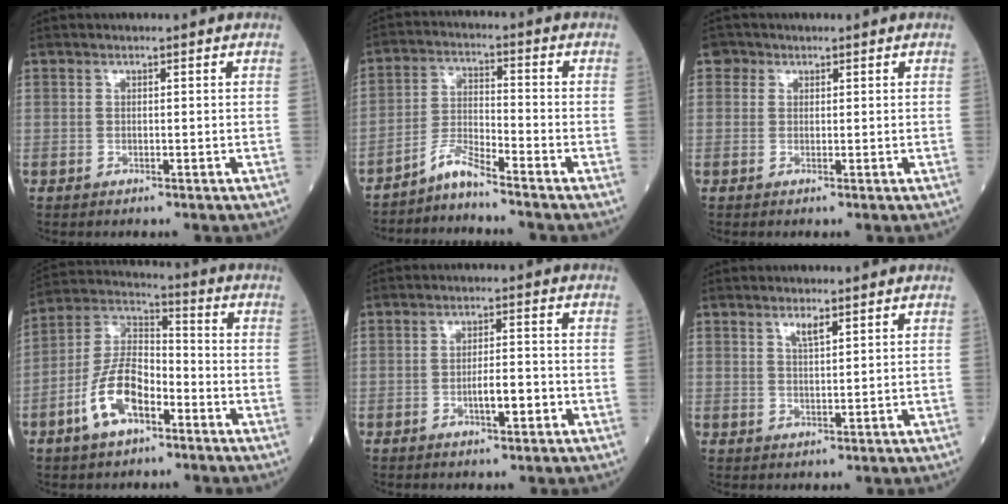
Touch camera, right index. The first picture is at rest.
{"total": 4.6, "force": [-4.3, -0.4, 1.7], "torque": [-0.038, -0.013, -0.082]}
{"total": 1.6, "force": [0.7, 1.5, 0.1], "torque": [0.008, 0.006, 0.006]}
{"total": 11.0, "force": [-5.0, 5.0, 8.4], "torque": [-0.186, 0.013, -0.095]}
{"total": 4.1, "force": [-1.4, 0.9, 3.7], "torque": [-0.062, 0.001, -0.023]}
{"total": 2.2, "force": [1.5, 0.3, 1.6], "torque": [-0.032, -0.001, 0.029]}